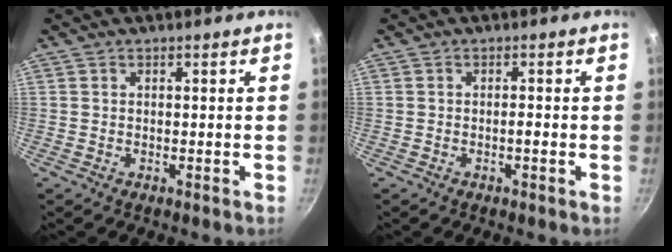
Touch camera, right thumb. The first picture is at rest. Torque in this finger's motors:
{"motor_torque": [2.72, 2.29, 0.52, -0.61, 0.03]}